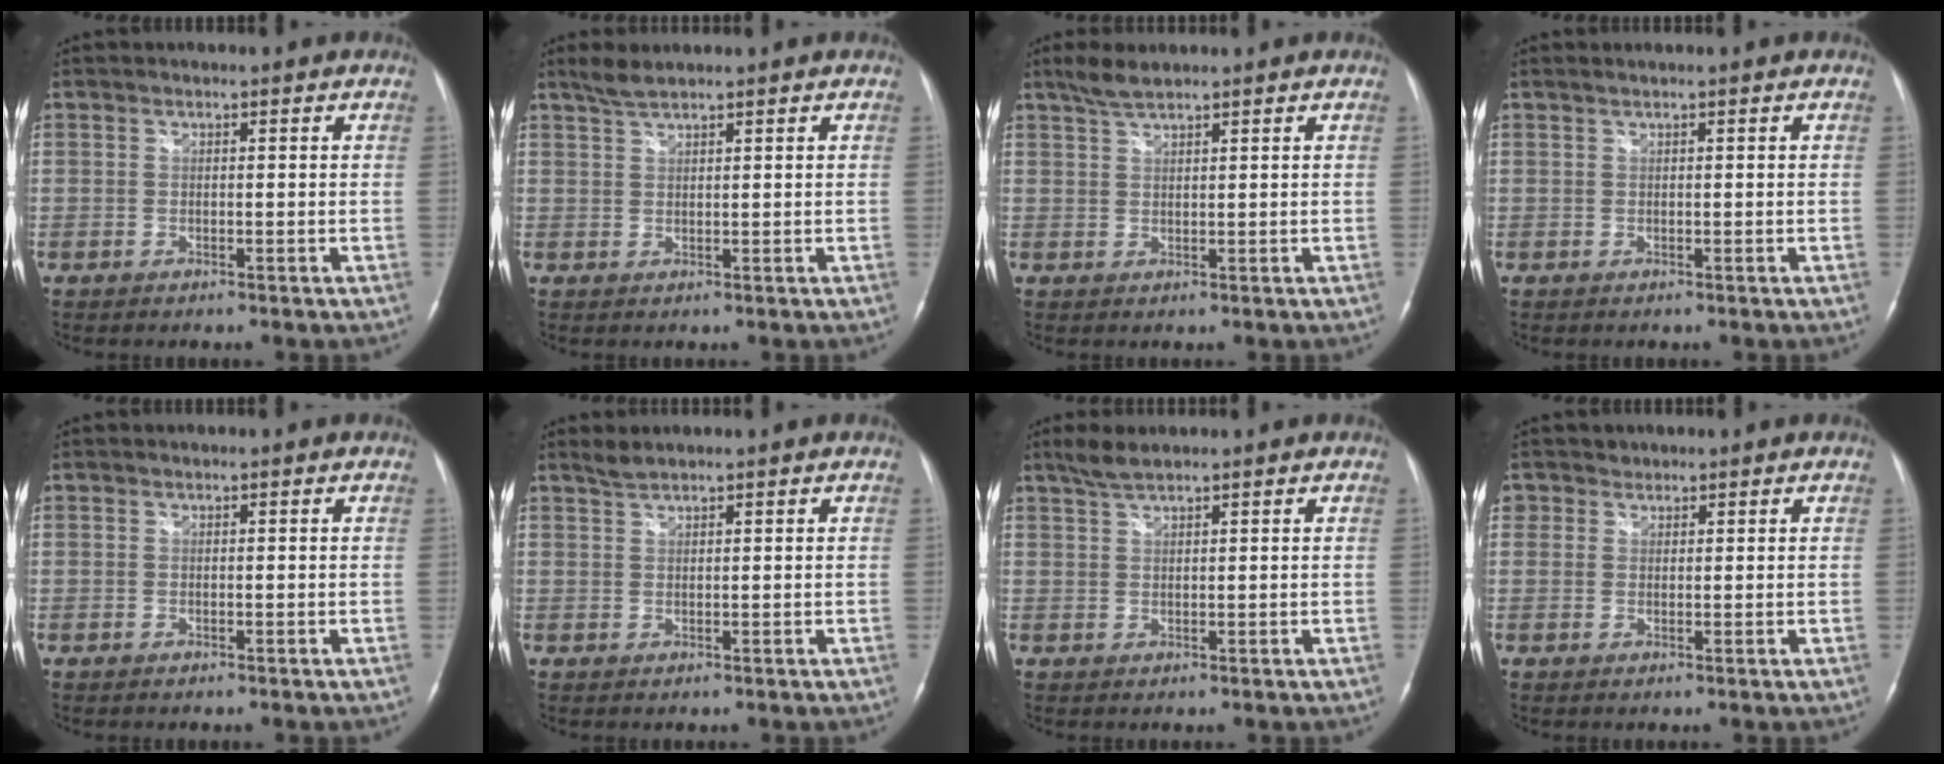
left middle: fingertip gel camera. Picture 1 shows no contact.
{"total": 2.4, "force": [2.2, 0.1, 1.1], "torque": [-0.029, 0.006, 0.046]}
{"total": 3.1, "force": [2.6, 0.4, 1.5], "torque": [-0.039, 0.006, 0.055]}
{"total": 0.5, "force": [0.3, -0.1, 0.4], "torque": [-0.014, 0.008, 0.011]}
{"total": 0.0}
{"total": 1.5, "force": [1.5, -0.1, 0.4], "torque": [-0.010, 0.005, 0.035]}
{"total": 2.7, "force": [2.4, 0.2, 1.4], "torque": [-0.036, 0.007, 0.050]}
{"total": 1.8, "force": [1.2, 1.4, -0.2], "torque": [0.012, 0.002, 0.016]}